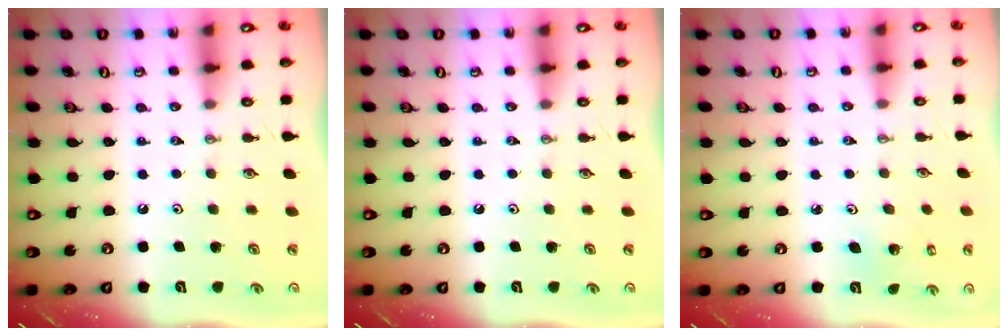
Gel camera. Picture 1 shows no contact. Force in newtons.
{"total": 0.0}
{"total": 2.3, "press": 2.3, "slide": 0.2}